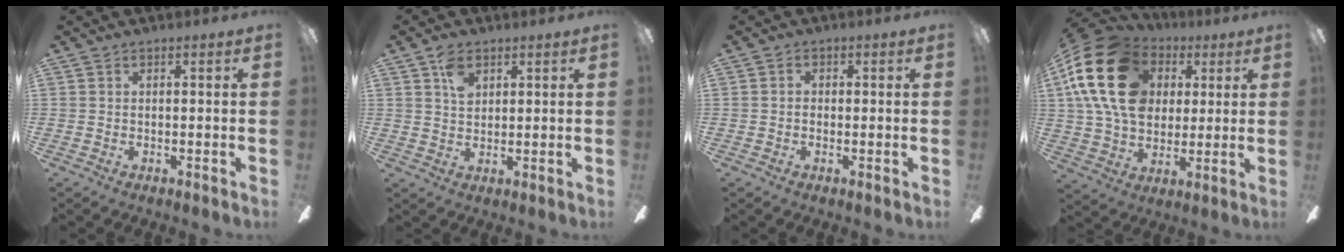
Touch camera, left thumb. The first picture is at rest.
{"total": 5.1, "force": [2.6, 3.2, 2.9], "torque": [-0.049, -0.001, 0.046]}
{"total": 1.5, "force": [-0.3, 1.2, 0.8], "torque": [-0.016, 0.006, -0.007]}
{"total": 22.1, "force": [6.2, 16.4, 13.5], "torque": [-0.275, -0.005, 0.110]}